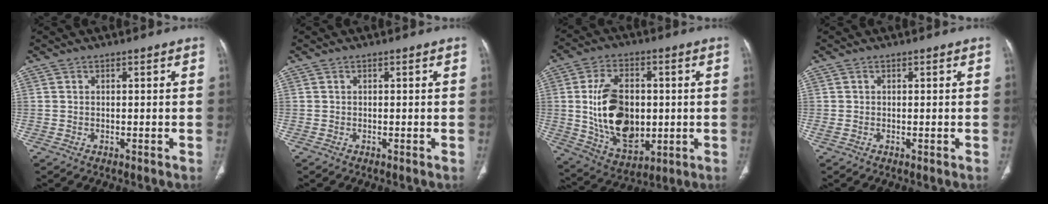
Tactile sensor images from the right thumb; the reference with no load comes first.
{"total": 0.0}
{"total": 17.5, "force": [0.1, 11.1, 13.6], "torque": [-0.212, -0.006, 0.020]}
{"total": 0.6, "force": [0.0, 0.2, 0.5], "torque": [-0.015, -0.004, 0.002]}